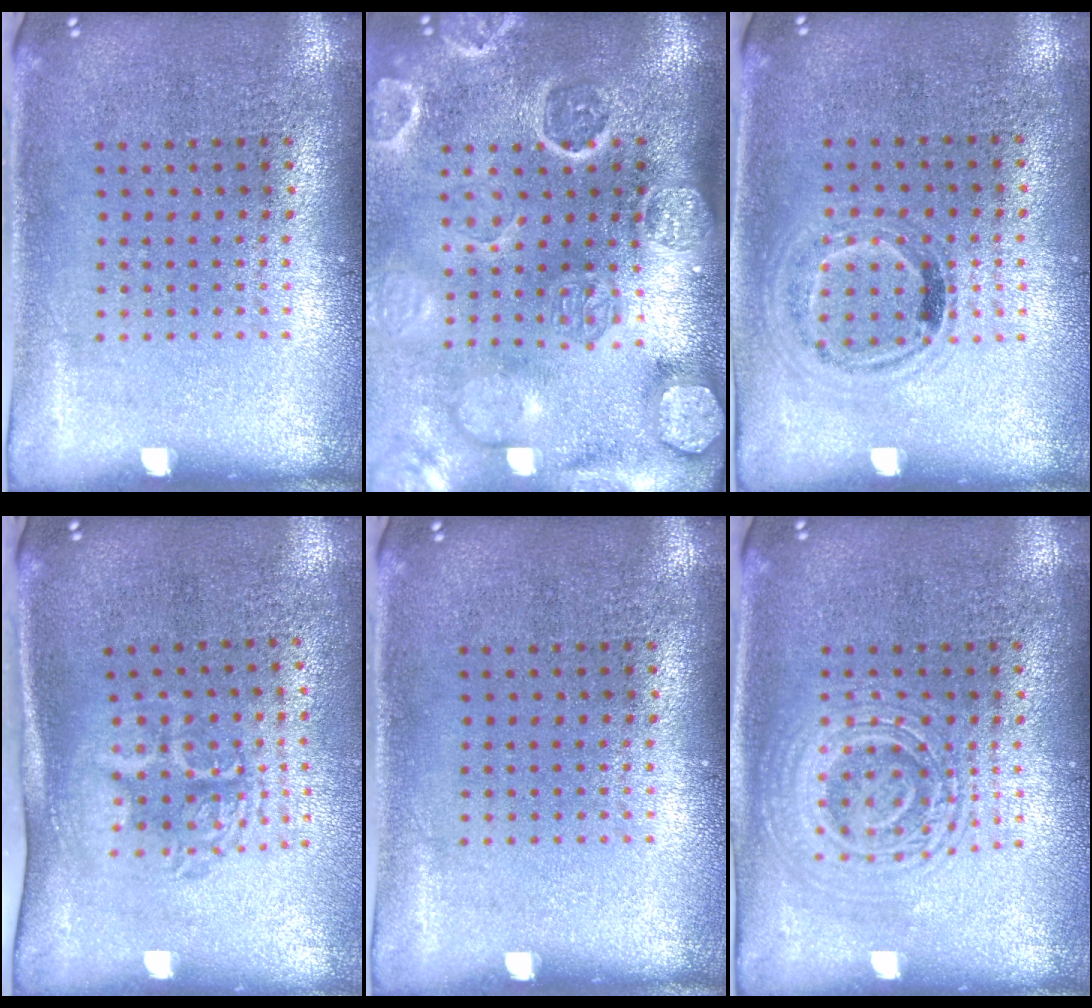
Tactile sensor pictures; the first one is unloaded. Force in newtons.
{"total": 4.2, "press": 3.5, "slide": 2.4}
{"total": 1.0, "press": 1.0, "slide": 0.3}
{"total": 1.7, "press": 1.3, "slide": 1.1}
{"total": 0.0}
{"total": 2.8, "press": 2.8, "slide": 0.5}